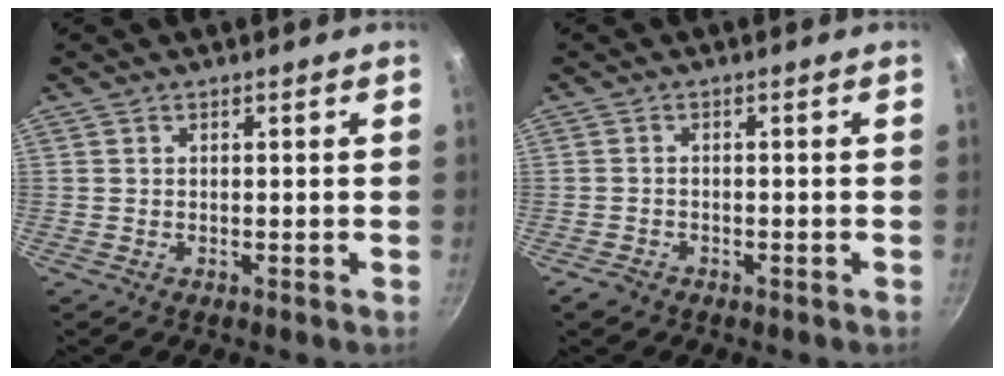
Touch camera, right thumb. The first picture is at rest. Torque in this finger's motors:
{"motor_torque": [0.62, 0.37, -0.25, -0.13, -0.01]}